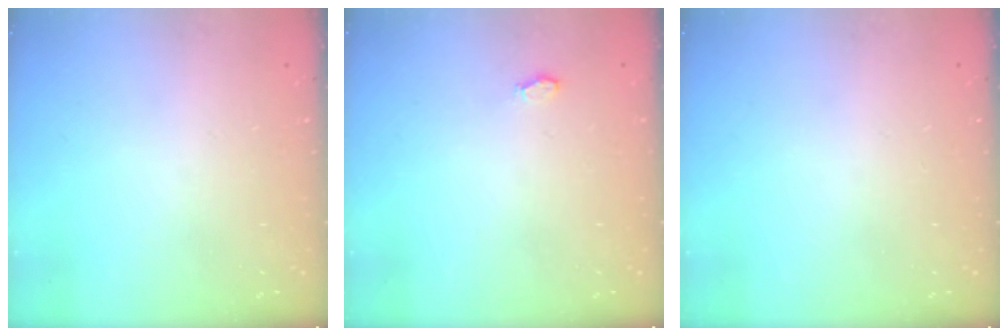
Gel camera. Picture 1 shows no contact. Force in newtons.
{"total": 3.5, "press": 3.5, "slide": 0.5}
{"total": 0.0}